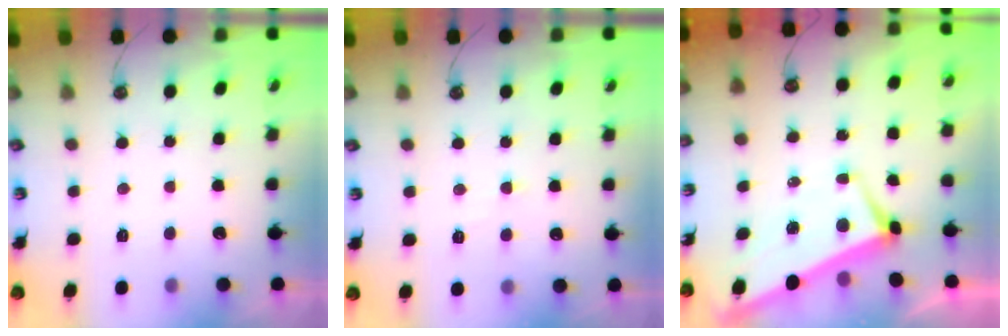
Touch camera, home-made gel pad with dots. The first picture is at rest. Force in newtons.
{"total": 0.9, "press": 0.8, "slide": 0.3}
{"total": 2.8, "press": 2.6, "slide": 0.9}